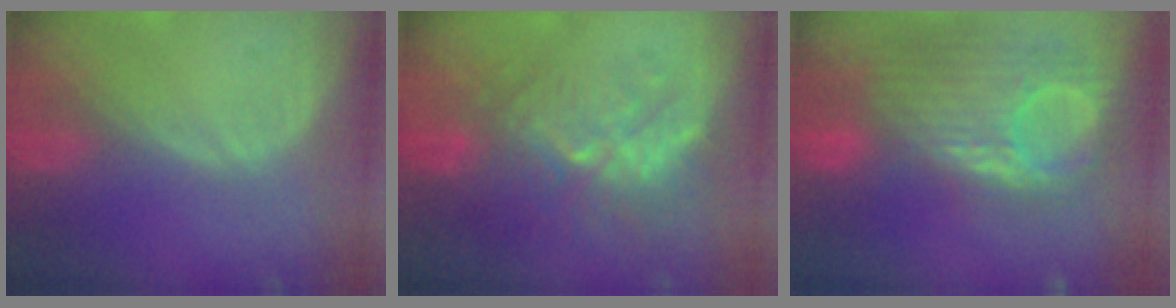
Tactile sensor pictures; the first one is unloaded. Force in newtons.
{"total": 9.4, "press": 8.7, "slide": 3.5}
{"total": 11.7, "press": 10.3, "slide": 5.5}